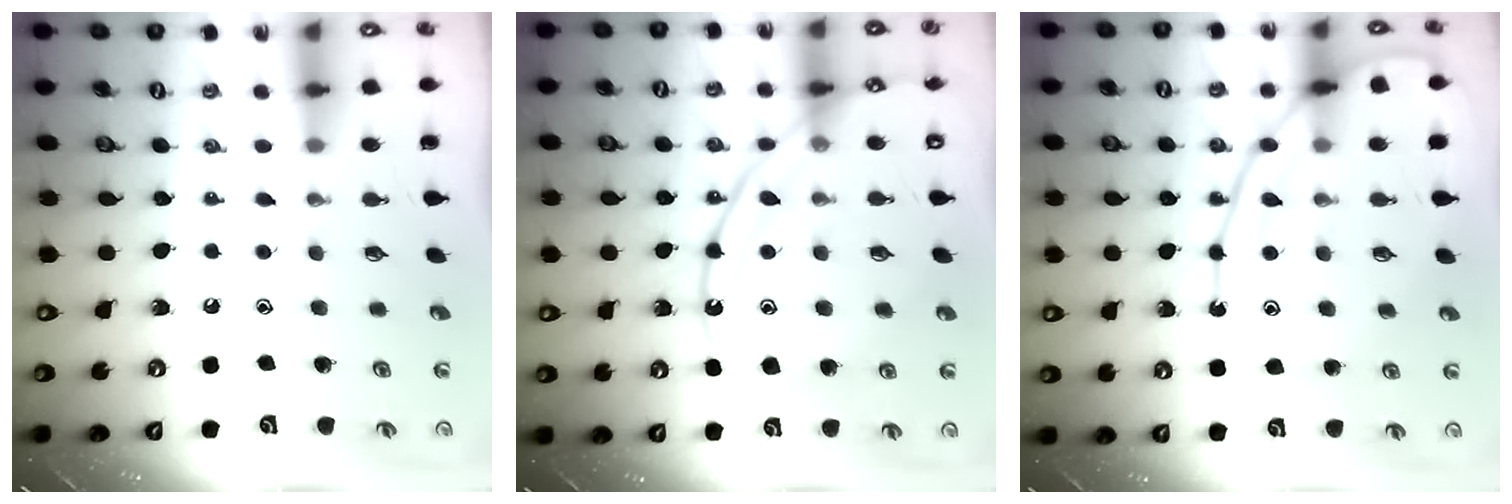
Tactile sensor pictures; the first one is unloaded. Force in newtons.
{"total": 16.9, "press": 16.8, "slide": 1.6}
{"total": 15.5, "press": 15.4, "slide": 1.4}